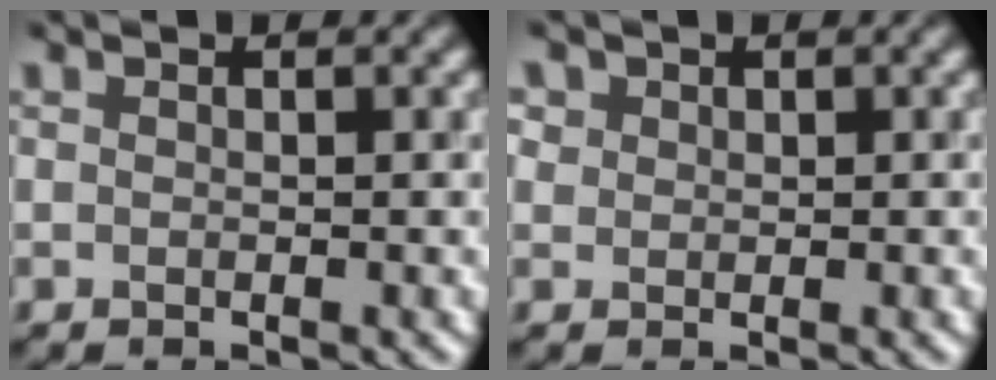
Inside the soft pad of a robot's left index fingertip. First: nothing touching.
{"total": 2.2, "force": [1.1, 1.9, 0.6], "torque": [-0.016, 0.009, 0.023]}